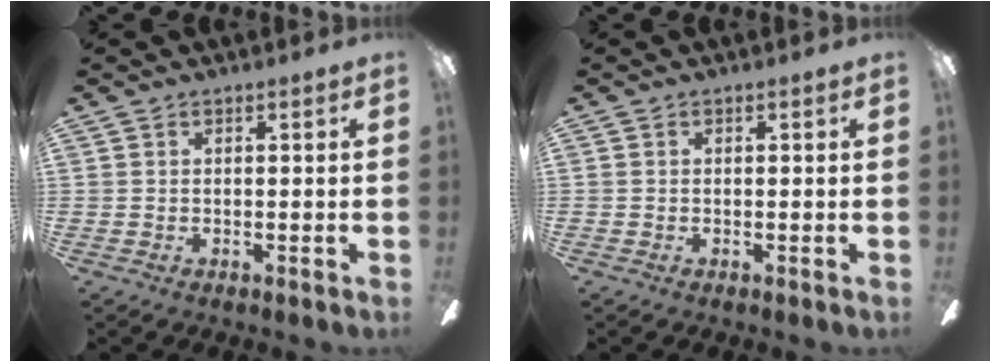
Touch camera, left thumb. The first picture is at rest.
{"total": 0.0}